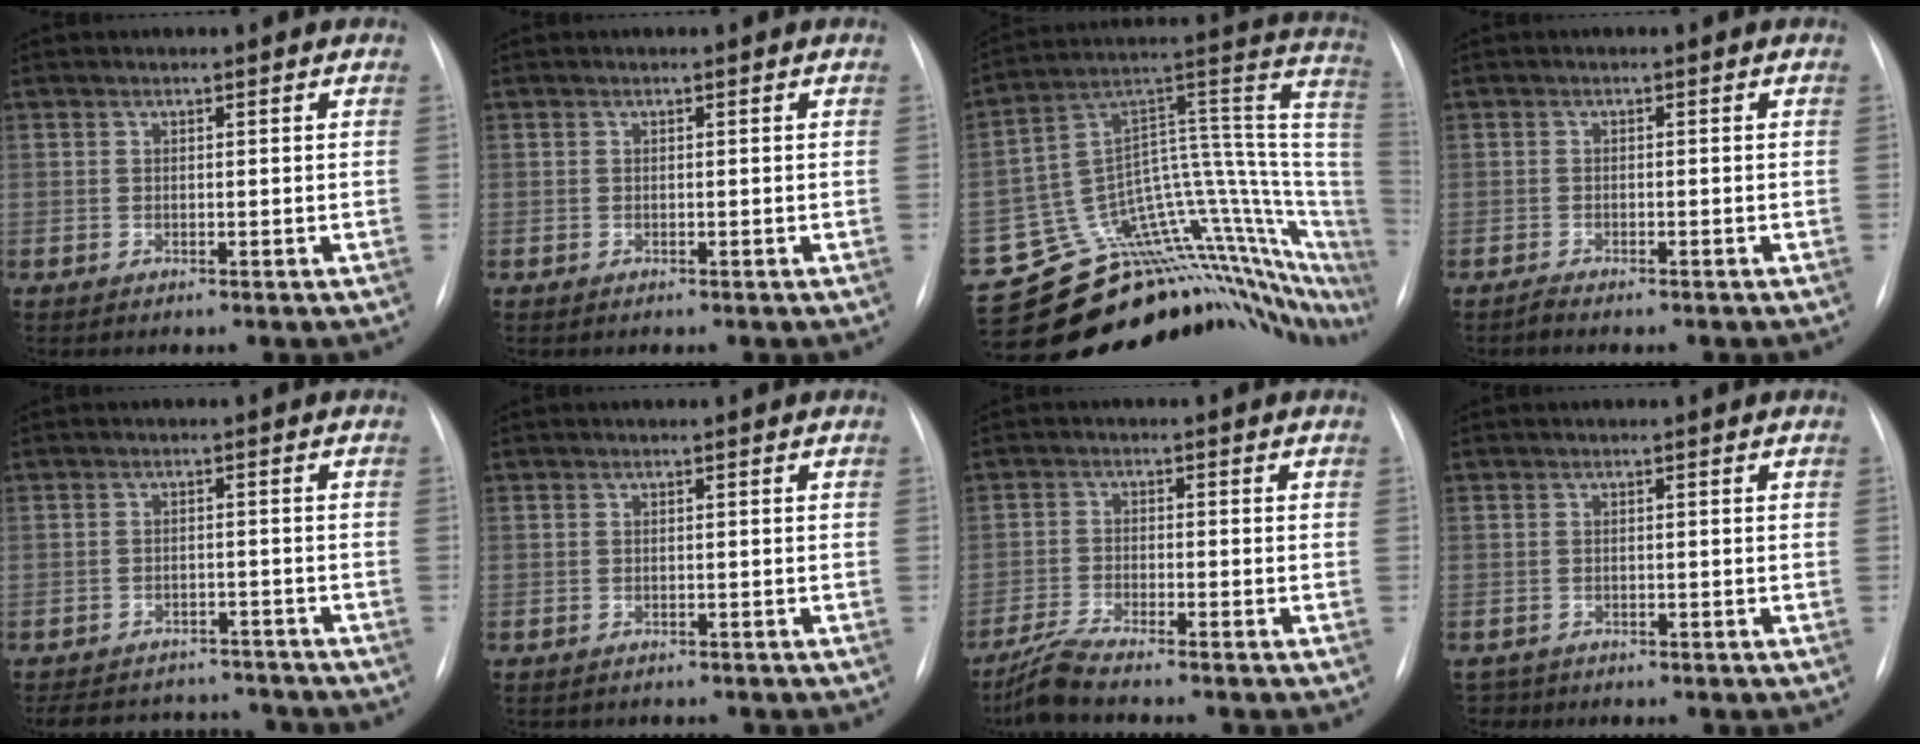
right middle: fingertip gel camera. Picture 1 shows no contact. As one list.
[{"total": 0.0}, {"total": 24.0, "force": [-19.8, 8.1, 10.9], "torque": [-0.062, 0.099, -0.261]}, {"total": 1.4, "force": [-1.3, 0.2, 0.6], "torque": [-0.015, -0.002, -0.018]}, {"total": 12.9, "force": [-11.7, 4.7, 3.0], "torque": [-0.056, 0.017, -0.148]}, {"total": 3.3, "force": [-2.9, 1.4, 0.8], "torque": [-0.012, -0.002, -0.032]}, {"total": 4.9, "force": [-4.4, -0.5, 2.0], "torque": [-0.049, -0.018, -0.089]}, {"total": 1.9, "force": [-1.5, 1.0, -0.5], "torque": [0.006, 0.000, -0.024]}]